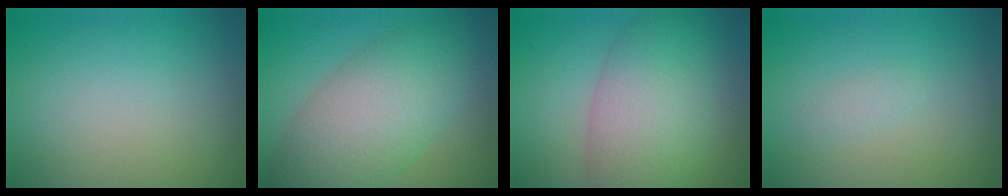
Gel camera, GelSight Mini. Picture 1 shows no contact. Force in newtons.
{"total": 7.9, "press": 7.9, "slide": 0.2}
{"total": 7.4, "press": 7.4, "slide": 0.3}
{"total": 0.7, "press": 0.7, "slide": 0.1}